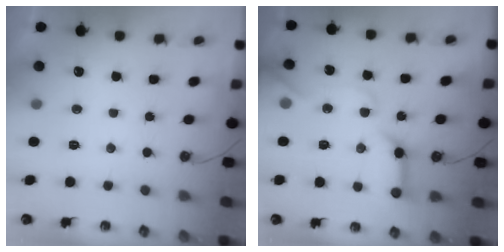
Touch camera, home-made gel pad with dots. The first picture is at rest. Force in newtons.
{"total": 15.5, "press": 15.4, "slide": 1.7}